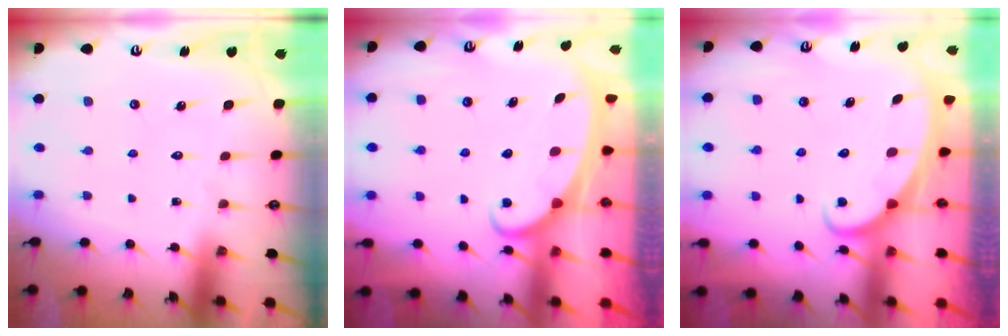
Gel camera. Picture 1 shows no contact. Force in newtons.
{"total": 2.4, "press": 2.3, "slide": 0.4}
{"total": 2.5, "press": 2.5, "slide": 0.3}